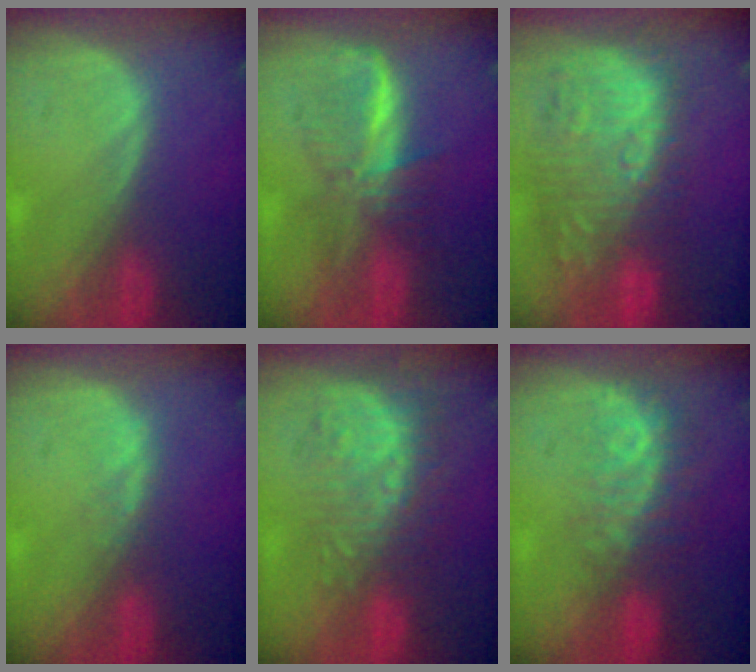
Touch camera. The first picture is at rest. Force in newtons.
{"total": 6.1, "press": 6.1, "slide": 0.4}
{"total": 12.1, "press": 11.3, "slide": 4.3}
{"total": 1.0, "press": 1.0, "slide": 0.2}
{"total": 9.5, "press": 8.5, "slide": 4.3}
{"total": 8.2, "press": 7.0, "slide": 4.3}